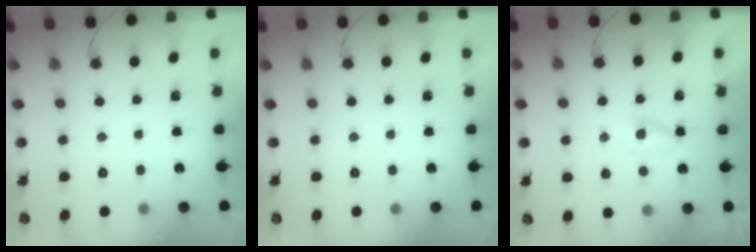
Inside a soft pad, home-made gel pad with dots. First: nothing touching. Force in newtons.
{"total": 0.0}
{"total": 1.3, "press": 1.1, "slide": 0.7}